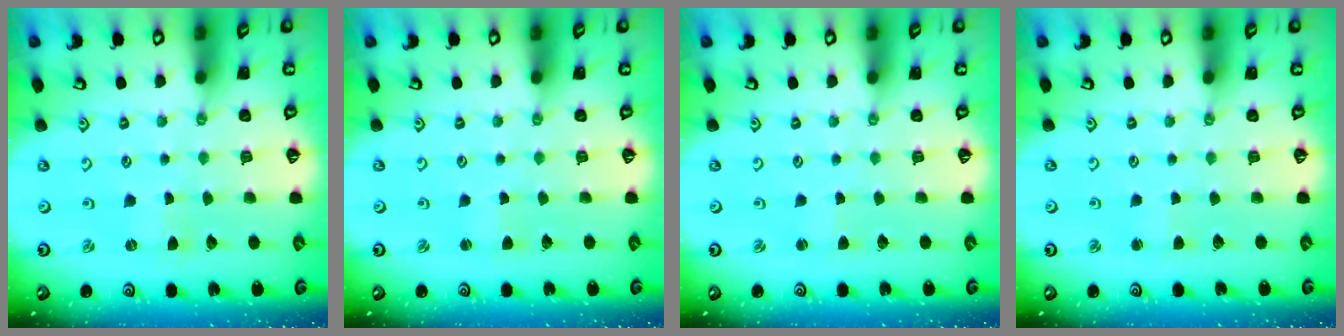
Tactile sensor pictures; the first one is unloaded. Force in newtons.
{"total": 1.7, "press": 1.7, "slide": 0.3}
{"total": 1.0, "press": 1.0, "slide": 0.2}
{"total": 1.6, "press": 1.6, "slide": 0.3}